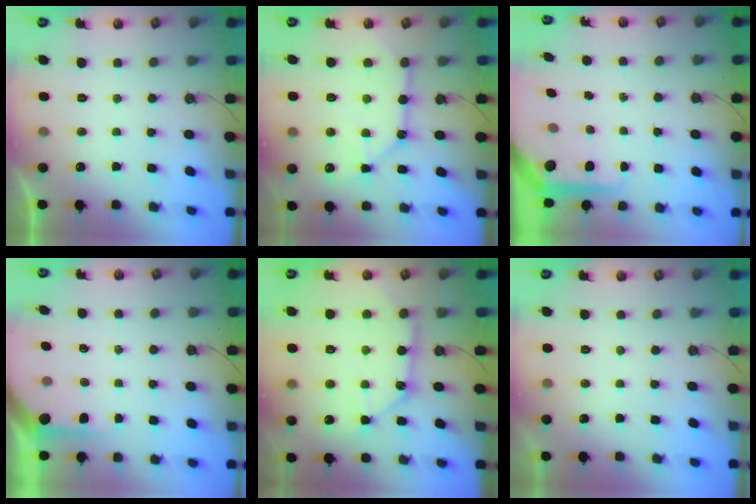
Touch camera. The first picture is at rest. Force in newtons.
{"total": 10.7, "press": 10.7, "slide": 0.4}
{"total": 7.0, "press": 7.0, "slide": 0.6}
{"total": 2.8, "press": 2.8, "slide": 0.2}
{"total": 10.5, "press": 10.4, "slide": 1.1}
{"total": 0.0}